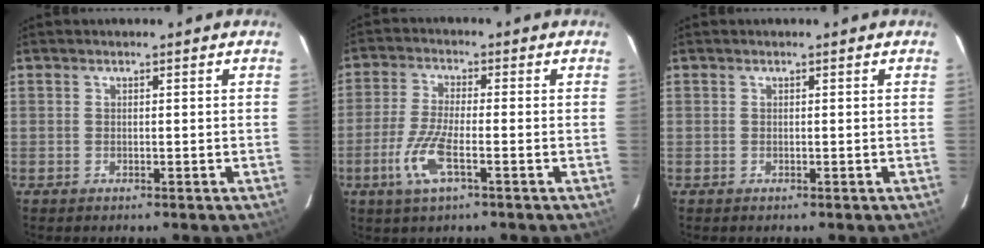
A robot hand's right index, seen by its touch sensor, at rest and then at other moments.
{"total": 7.0, "force": [-3.0, 1.2, 6.3], "torque": [-0.138, -0.011, -0.059]}
{"total": 0.0}